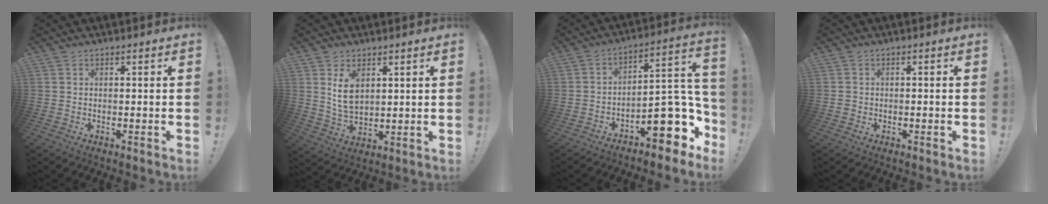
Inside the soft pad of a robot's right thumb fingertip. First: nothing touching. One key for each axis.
{"total": 8.0, "fx": 3.5, "fy": 5.0, "fz": 5.2, "tx": -0.077, "ty": -0.016, "tz": 0.063}
{"total": 16.9, "fx": -7.0, "fy": 8.0, "fz": 13.1, "tx": -0.136, "ty": 0.029, "tz": -0.104}
{"total": 1.2, "fx": -0.8, "fy": 0.8, "fz": 0.4, "tx": -0.010, "ty": 0.005, "tz": -0.014}